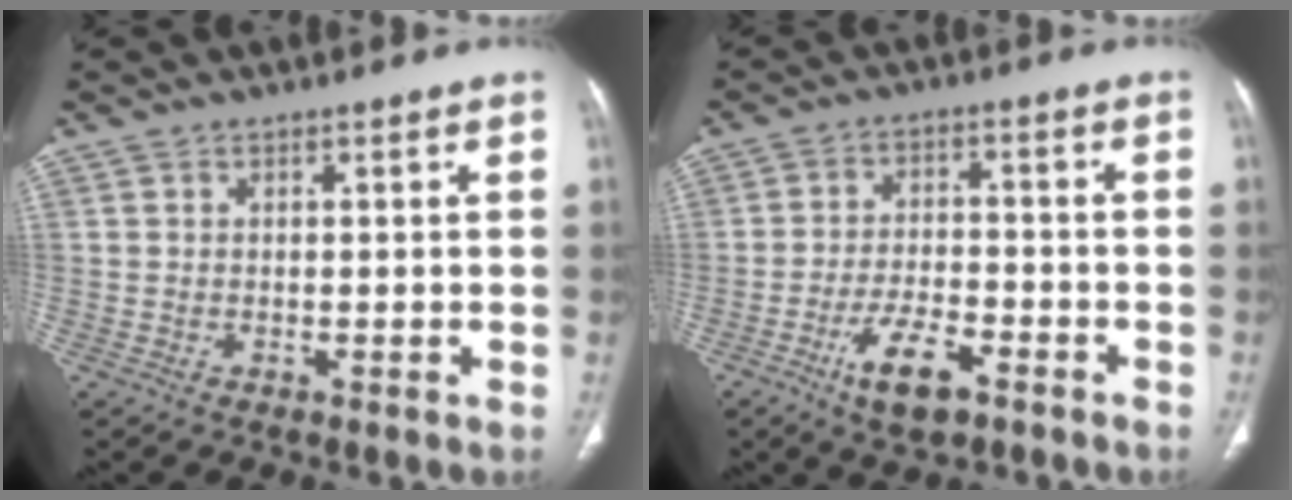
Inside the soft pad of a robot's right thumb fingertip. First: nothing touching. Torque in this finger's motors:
{"motor_torque": [0.82, 0.51, 0.60, -0.40, 0.18]}